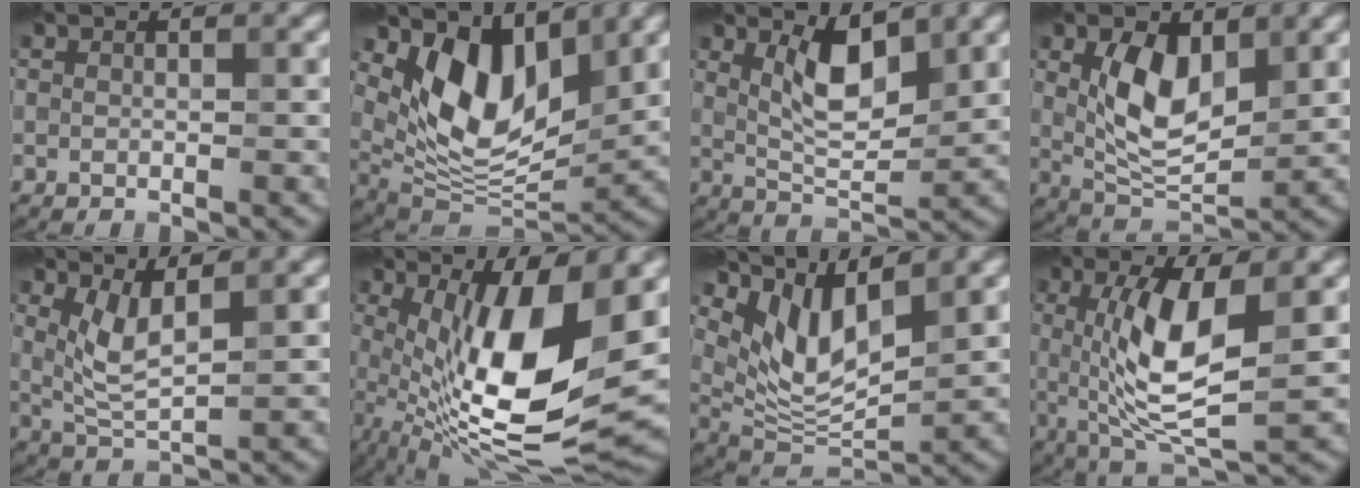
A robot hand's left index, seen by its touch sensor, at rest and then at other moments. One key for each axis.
{"total": 8.5, "fx": 3.6, "fy": 4.8, "fz": 6.1, "tx": -0.109, "ty": -0.026, "tz": 0.060}
{"total": 4.8, "fx": 2.1, "fy": 1.7, "fz": 4.0, "tx": -0.073, "ty": -0.002, "tz": 0.038}
{"total": 6.2, "fx": 1.6, "fy": 3.2, "fz": 5.1, "tx": -0.100, "ty": -0.002, "tz": 0.033}
{"total": 3.4, "fx": 1.4, "fy": 0.9, "fz": 2.9, "tx": -0.067, "ty": -0.007, "tz": 0.033}
{"total": 13.1, "fx": 1.0, "fy": 3.8, "fz": 12.5, "tx": -0.212, "ty": -0.013, "tz": 0.020}
{"total": 6.6, "fx": 3.7, "fy": 2.7, "fz": 4.7, "tx": -0.101, "ty": -0.017, "tz": 0.077}
{"total": 7.8, "fx": 0.9, "fy": 2.2, "fz": 7.4, "tx": -0.143, "ty": -0.010, "tz": 0.021}